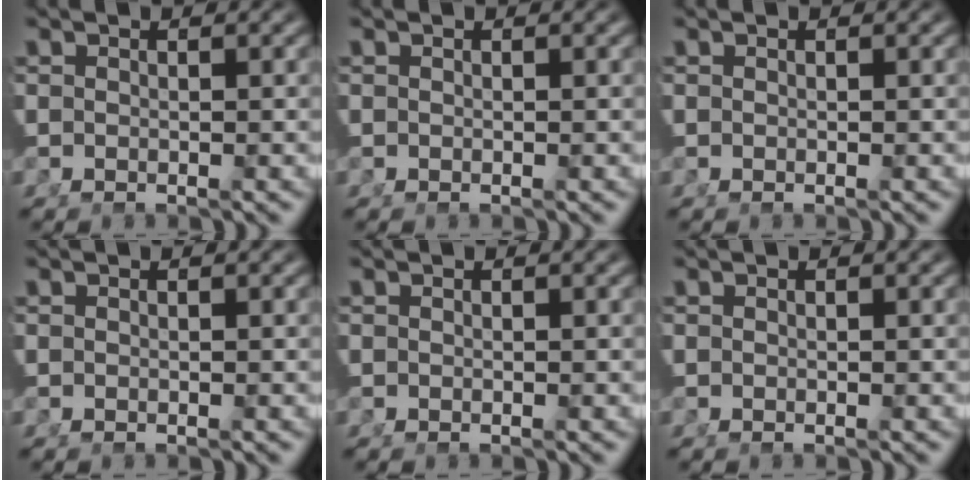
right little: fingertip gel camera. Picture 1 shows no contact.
{"total": 0.0}
{"total": 0.0}
{"total": 0.0}
{"total": 0.0}
{"total": 0.0}